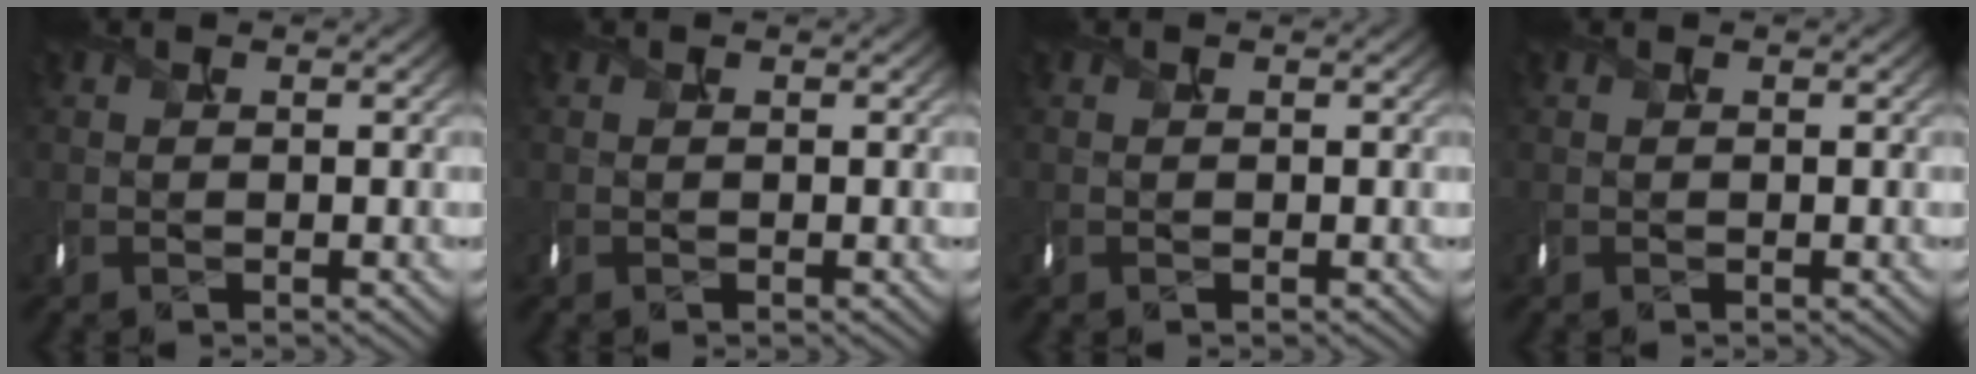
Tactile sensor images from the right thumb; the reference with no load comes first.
{"total": 0.0}
{"total": 0.0}
{"total": 0.0}